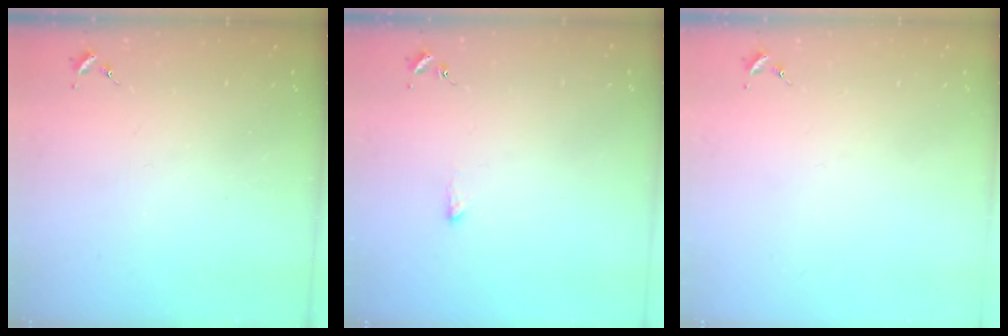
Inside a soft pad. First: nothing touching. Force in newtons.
{"total": 2.7, "press": 2.7, "slide": 0.5}
{"total": 0.0}